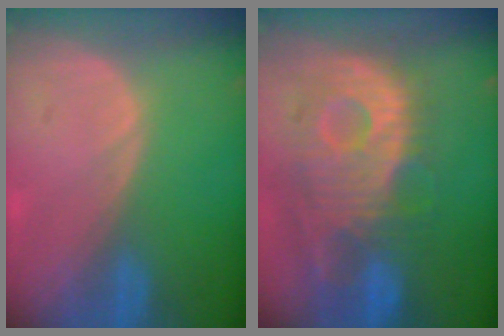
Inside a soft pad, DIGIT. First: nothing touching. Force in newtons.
{"total": 11.8, "press": 10.6, "slide": 5.1}